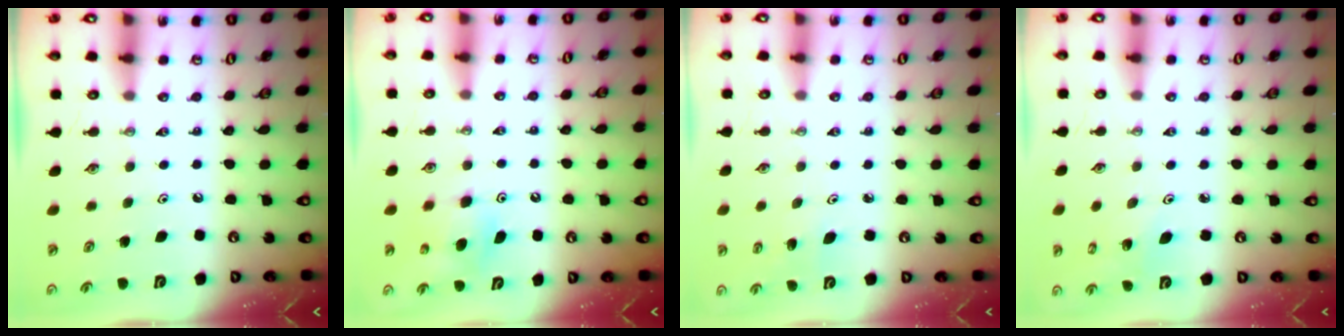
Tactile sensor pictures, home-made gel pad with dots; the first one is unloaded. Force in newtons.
{"total": 7.8, "press": 7.8, "slide": 0.9}
{"total": 3.7, "press": 3.4, "slide": 1.4}
{"total": 3.2, "press": 3.1, "slide": 0.8}